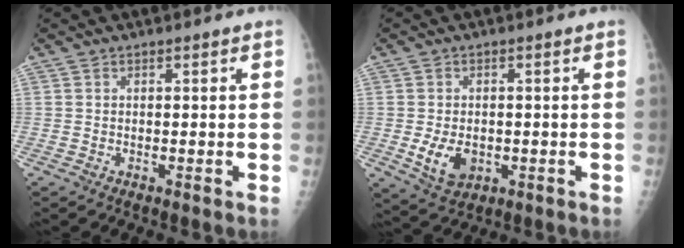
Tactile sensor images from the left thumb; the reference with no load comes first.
{"total": 6.2, "force": [-1.2, 4.5, 4.2], "torque": [-0.062, -0.007, -0.008]}